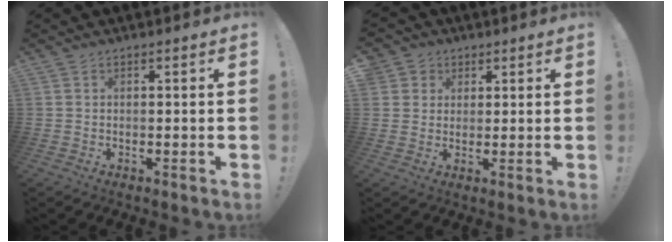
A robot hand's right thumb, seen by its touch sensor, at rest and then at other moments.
{"total": 4.6, "force": [1.6, 4.3, 0.6], "torque": [-0.015, -0.008, 0.033]}